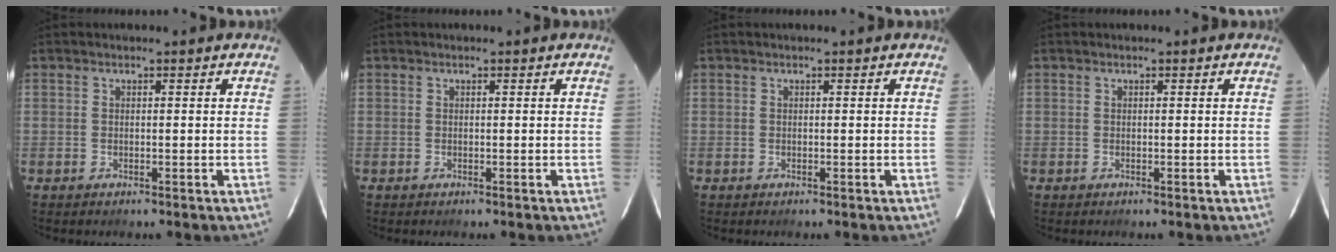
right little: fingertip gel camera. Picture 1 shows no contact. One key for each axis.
{"total": 0.0}
{"total": 0.0}
{"total": 0.0}